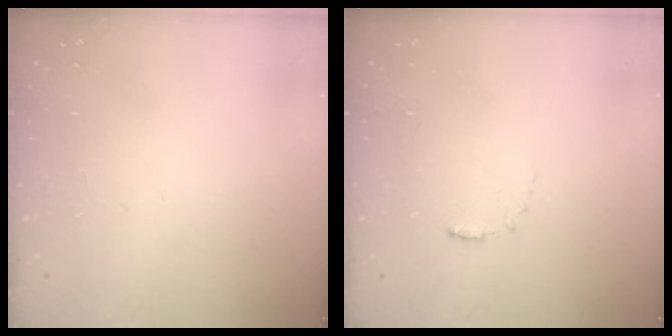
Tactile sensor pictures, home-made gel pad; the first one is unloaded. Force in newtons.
{"total": 3.6, "press": 3.6, "slide": 0.4}